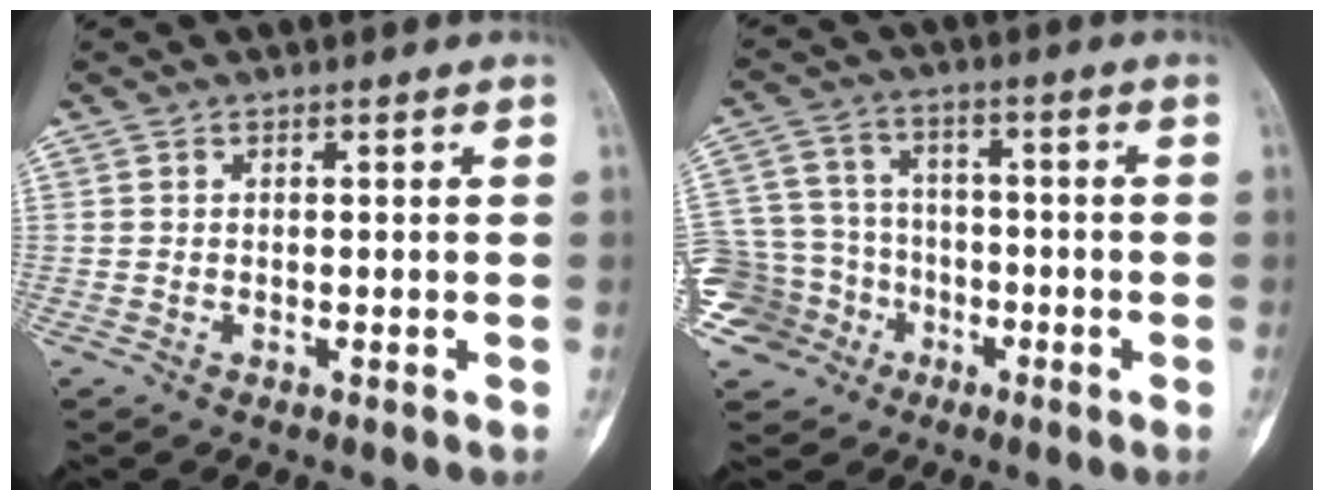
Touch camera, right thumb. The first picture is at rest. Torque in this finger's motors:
{"motor_torque": [-0.07, -0.29, -0.63, -0.61, 0.00]}